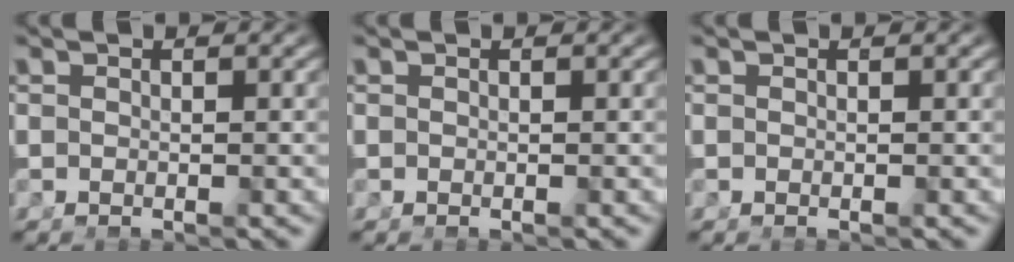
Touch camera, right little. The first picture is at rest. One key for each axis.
{"total": 0.0}
{"total": 0.0}